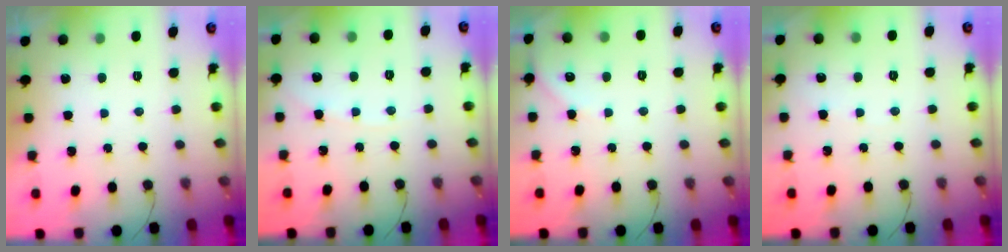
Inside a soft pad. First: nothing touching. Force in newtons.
{"total": 2.1, "press": 2.1, "slide": 0.3}
{"total": 2.3, "press": 2.3, "slide": 0.4}
{"total": 1.9, "press": 1.8, "slide": 0.2}